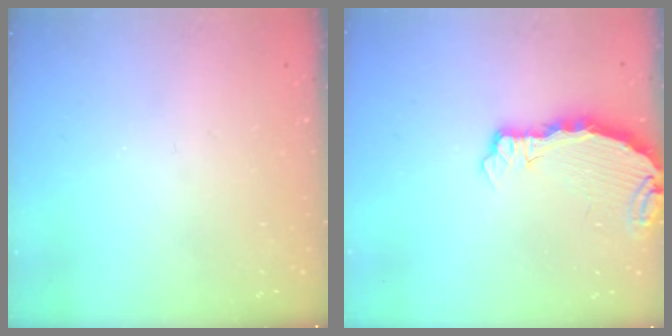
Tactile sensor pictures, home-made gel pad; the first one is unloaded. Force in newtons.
{"total": 3.8, "press": 3.8, "slide": 0.4}